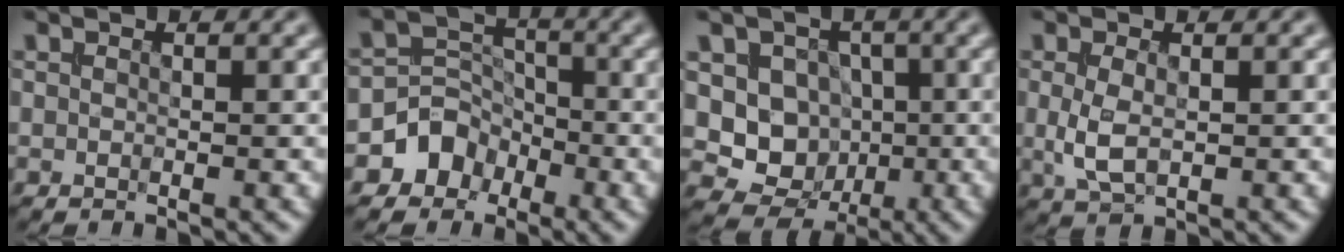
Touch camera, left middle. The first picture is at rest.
{"total": 3.5, "force": [-1.8, 2.9, 0.6], "torque": [0.008, 0.010, -0.038]}
{"total": 6.7, "force": [0.3, 6.1, 2.8], "torque": [-0.023, -0.007, -0.012]}
{"total": 2.9, "force": [0.0, 1.6, 2.4], "torque": [-0.056, -0.003, 0.004]}